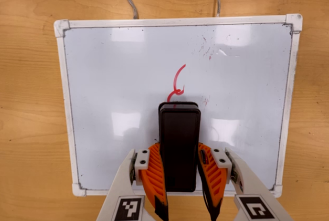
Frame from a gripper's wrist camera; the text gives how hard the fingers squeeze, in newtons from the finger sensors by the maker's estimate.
{"total": 8.9, "left": 6.8, "right": 11.1}